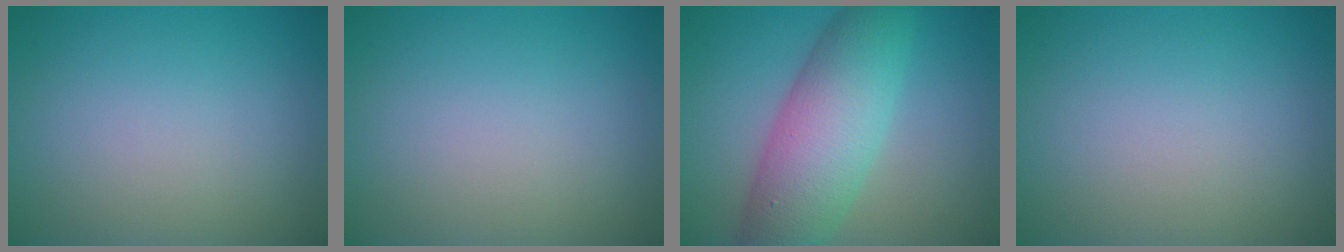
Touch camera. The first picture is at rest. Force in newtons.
{"total": 0.0}
{"total": 8.4, "press": 8.4, "slide": 0.1}
{"total": 0.0}